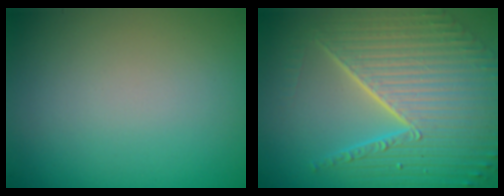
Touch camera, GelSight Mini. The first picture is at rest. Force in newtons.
{"total": 10.4, "press": 6.7, "slide": 8.0}